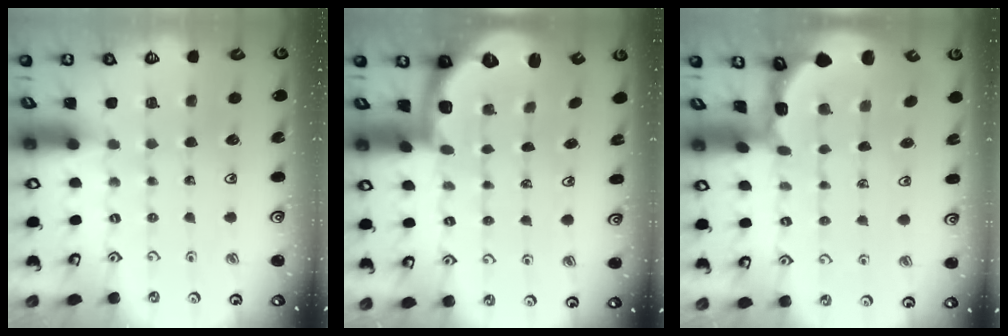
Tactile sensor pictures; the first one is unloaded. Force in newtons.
{"total": 1.8, "press": 1.8, "slide": 0.4}
{"total": 1.4, "press": 1.4, "slide": 0.1}